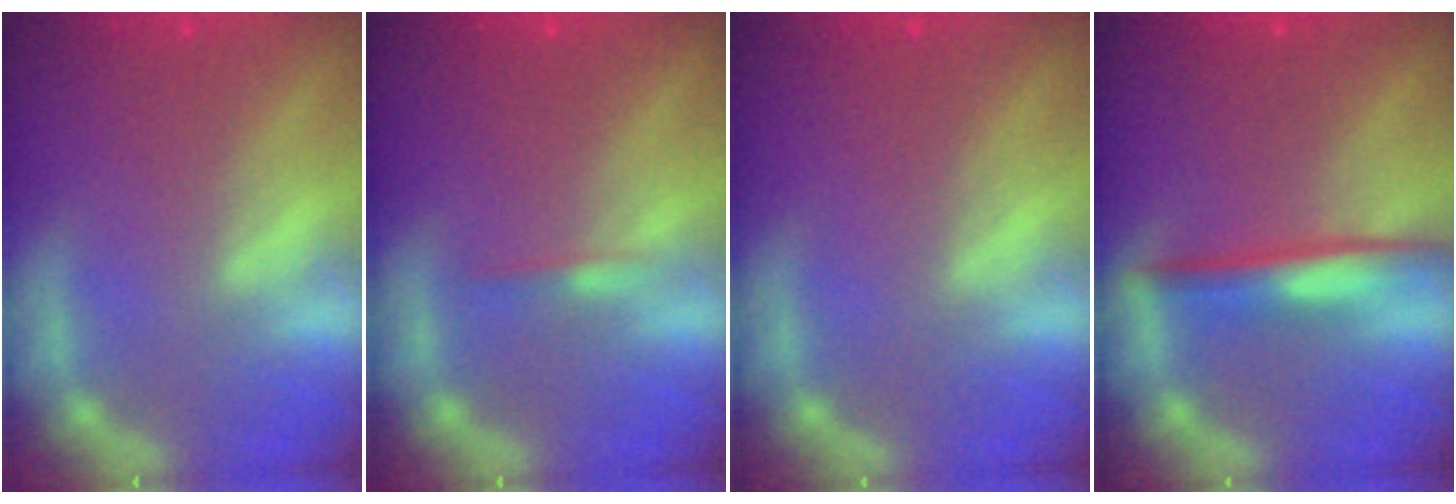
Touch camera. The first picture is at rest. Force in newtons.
{"total": 0.9}
{"total": 0.0}
{"total": 4.0}